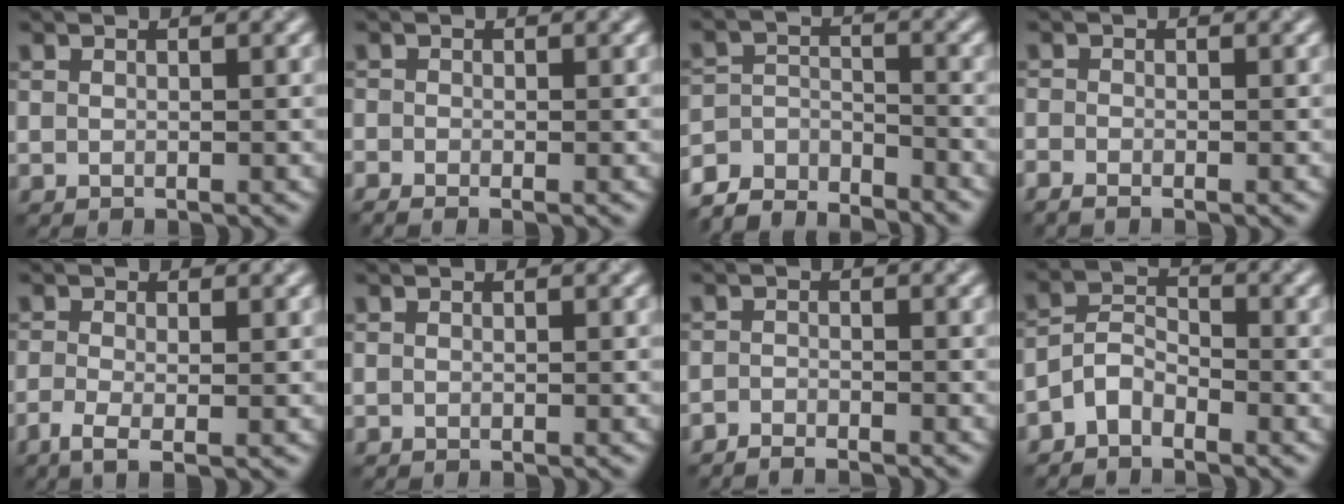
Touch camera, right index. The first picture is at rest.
{"total": 1.3, "force": [-1.0, 0.3, 0.7], "torque": [-0.015, -0.004, -0.023]}
{"total": 5.5, "force": [-5.3, 1.3, 0.9], "torque": [-0.020, -0.004, -0.105]}
{"total": 1.4, "force": [-1.3, 0.3, 0.6], "torque": [-0.015, -0.004, -0.031]}
{"total": 2.5, "force": [-0.9, 0.7, 2.2], "torque": [-0.056, -0.005, -0.021]}
{"total": 0.0}
{"total": 1.5, "force": [-1.5, -0.1, 0.2], "torque": [-0.006, 0.001, -0.032]}
{"total": 2.6, "force": [-2.1, 1.2, 1.0], "torque": [-0.022, 0.015, -0.049]}